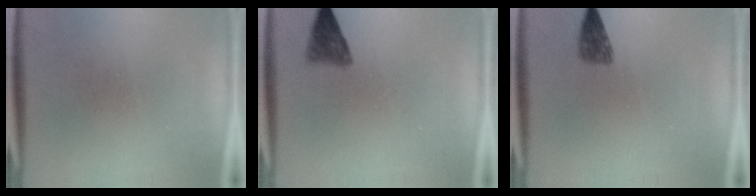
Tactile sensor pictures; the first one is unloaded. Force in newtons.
{"total": 3.1}
{"total": 2.4}